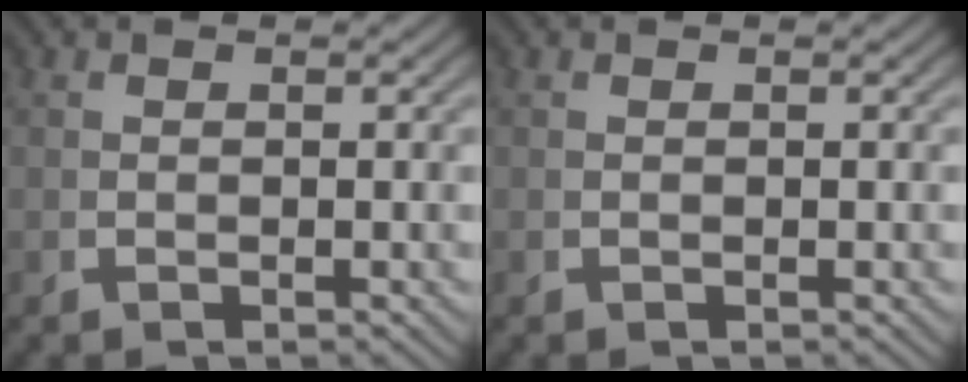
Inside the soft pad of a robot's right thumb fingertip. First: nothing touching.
{"total": 0.0}